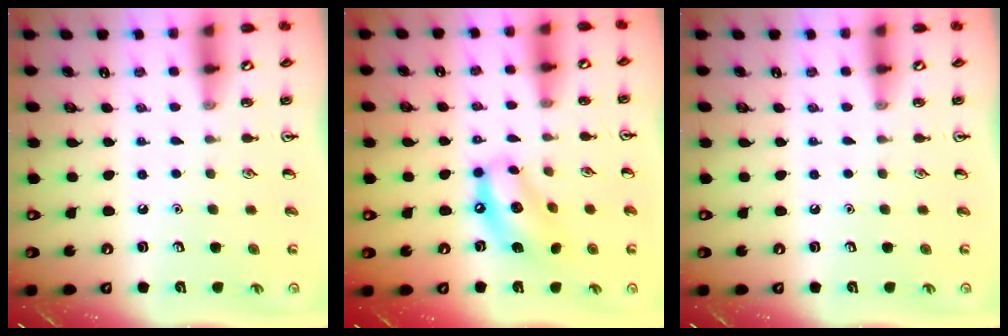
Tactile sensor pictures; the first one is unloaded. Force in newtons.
{"total": 11.7, "press": 11.2, "slide": 3.5}
{"total": 0.0}